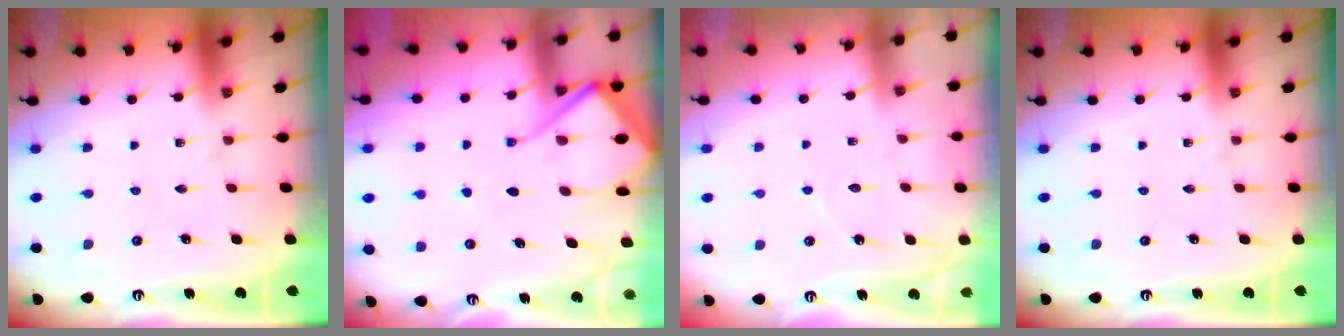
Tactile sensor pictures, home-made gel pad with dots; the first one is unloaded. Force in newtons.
{"total": 12.5, "press": 12.4, "slide": 1.3}
{"total": 5.4, "press": 5.4, "slide": 0.6}
{"total": 0.0}